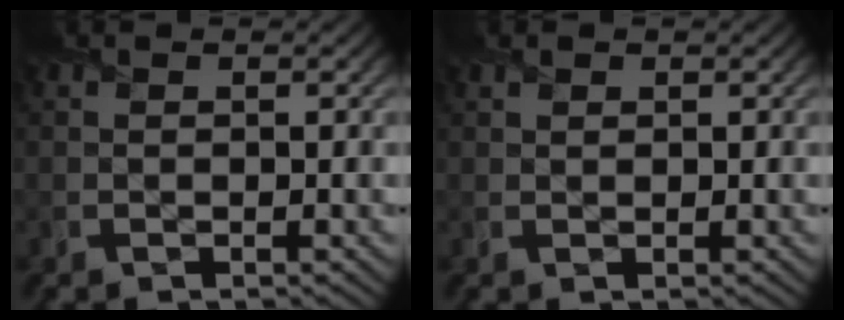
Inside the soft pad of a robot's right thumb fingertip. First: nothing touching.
{"total": 0.8, "force": [0.7, 0.4, 0.2], "torque": [-0.005, 0.002, 0.014]}